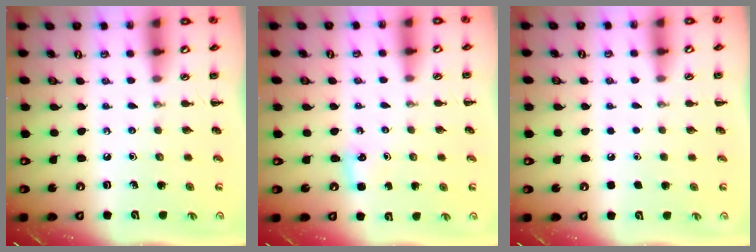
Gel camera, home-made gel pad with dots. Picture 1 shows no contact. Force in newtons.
{"total": 2.8, "press": 2.6, "slide": 0.9}
{"total": 1.6, "press": 1.6, "slide": 0.1}